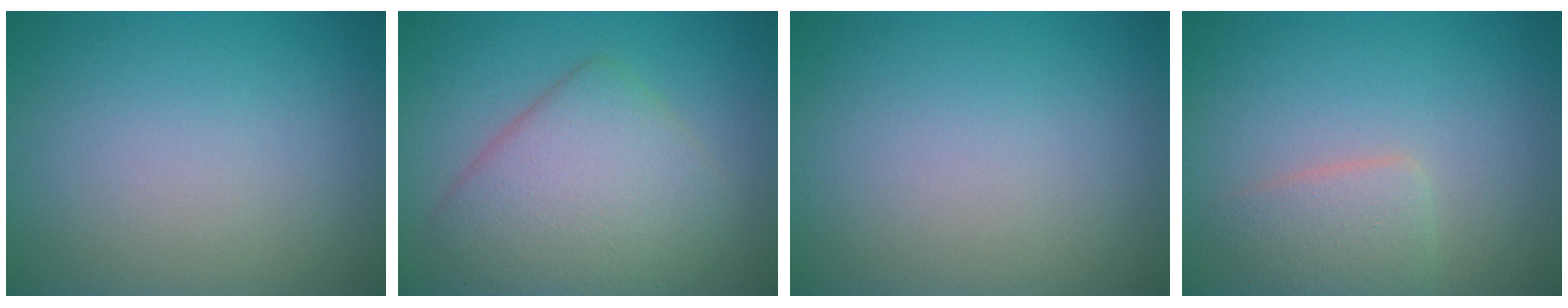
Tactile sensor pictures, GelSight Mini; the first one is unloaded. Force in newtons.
{"total": 6.6, "press": 6.6, "slide": 0.3}
{"total": 0.0}
{"total": 2.4, "press": 2.4, "slide": 0.1}